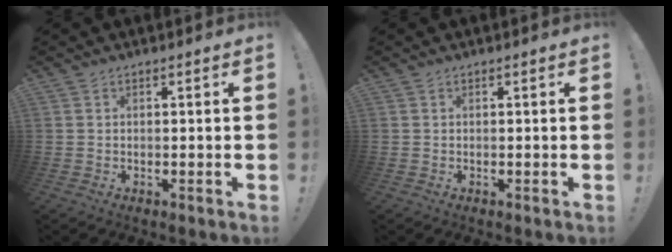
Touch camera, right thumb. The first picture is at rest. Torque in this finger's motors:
{"motor_torque": [0.00, 0.00, 0.00, 0.00, 0.00]}